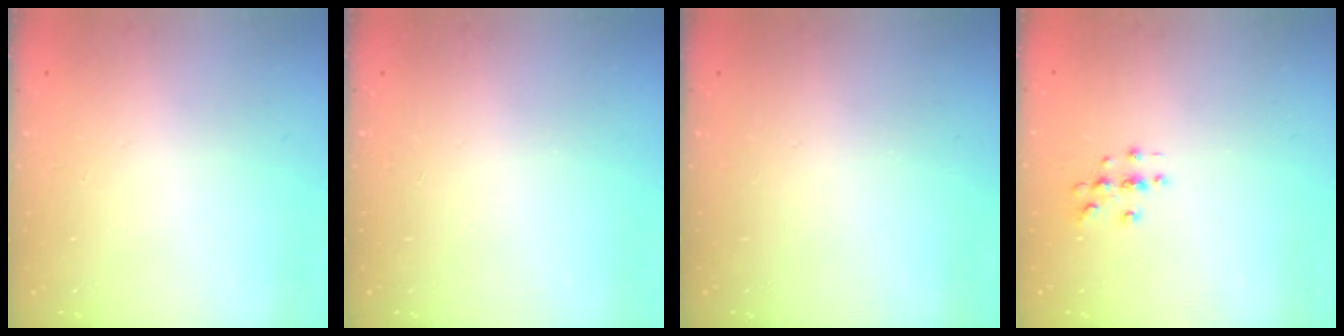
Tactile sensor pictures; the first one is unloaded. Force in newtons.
{"total": 0.0}
{"total": 0.0}
{"total": 2.9, "press": 2.9, "slide": 0.3}